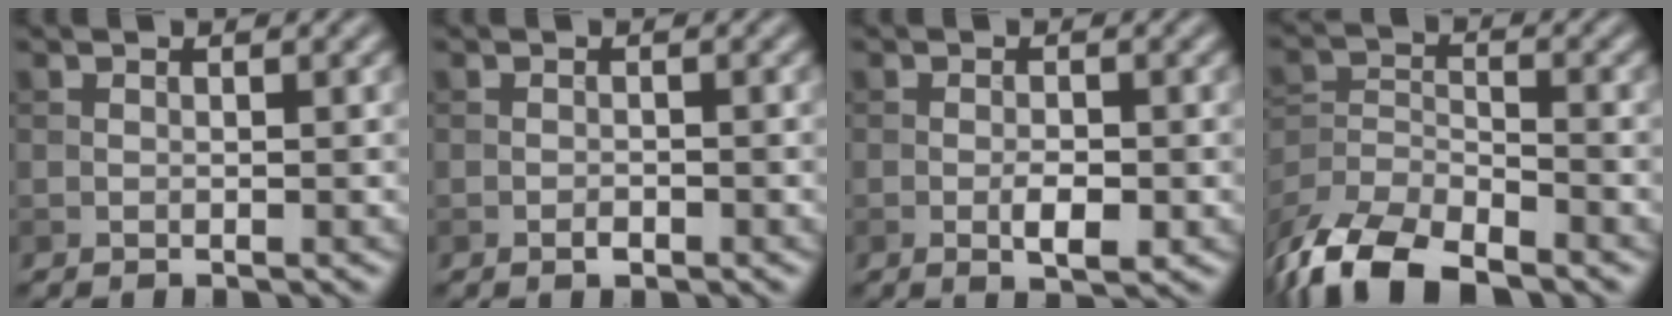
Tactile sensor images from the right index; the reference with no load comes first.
{"total": 0.8, "force": [-0.5, 0.4, 0.5], "torque": [-0.007, 0.000, -0.009]}
{"total": 2.4, "force": [-0.7, 0.9, 2.1], "torque": [-0.034, -0.001, -0.012]}
{"total": 8.5, "force": [-6.7, 3.3, 4.2], "torque": [-0.077, -0.009, -0.136]}